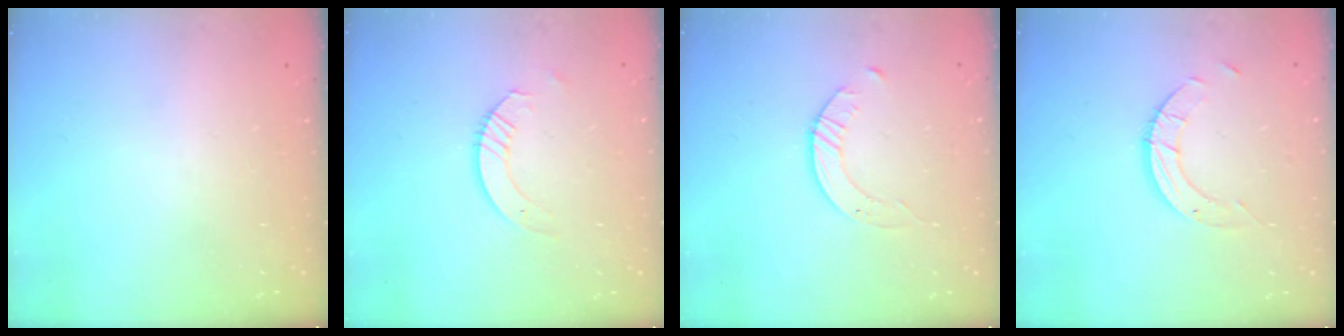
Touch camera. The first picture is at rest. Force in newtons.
{"total": 3.8, "press": 3.8, "slide": 0.4}
{"total": 2.7, "press": 2.7, "slide": 0.3}
{"total": 5.6, "press": 5.6, "slide": 0.1}